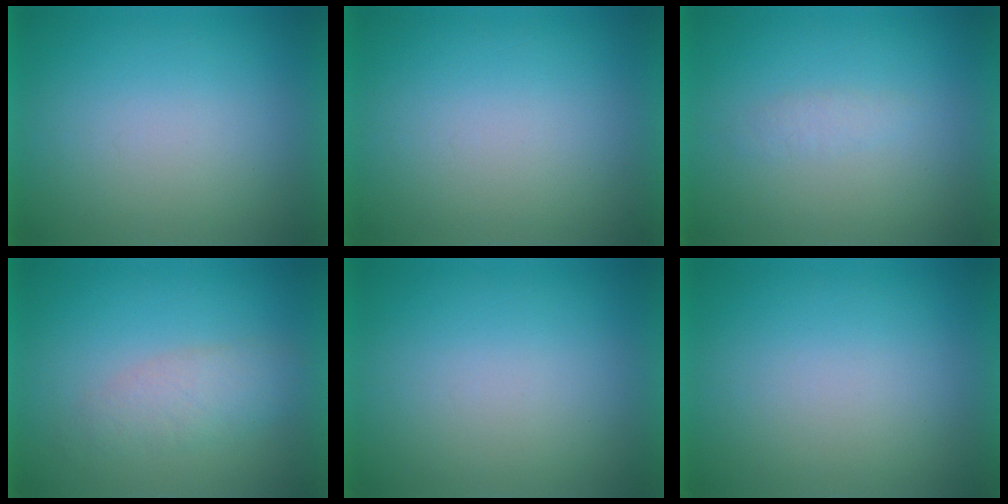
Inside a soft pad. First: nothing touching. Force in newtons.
{"total": 0.0}
{"total": 1.3}
{"total": 2.9}
{"total": 0.0}
{"total": 3.0}